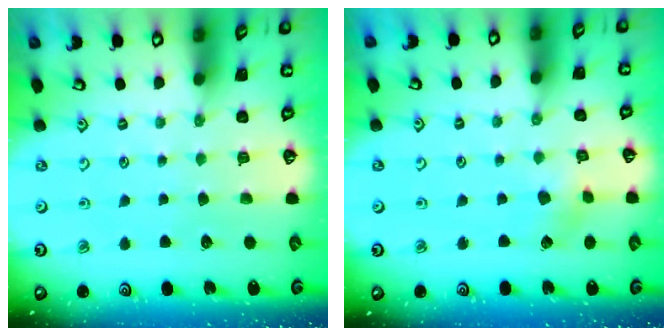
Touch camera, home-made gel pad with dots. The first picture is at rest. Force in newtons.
{"total": 3.0, "press": 3.0, "slide": 0.4}